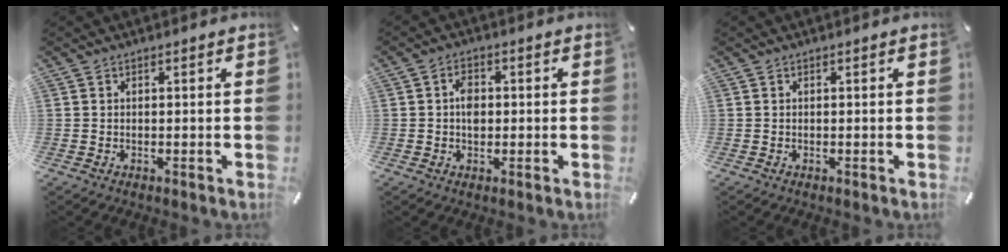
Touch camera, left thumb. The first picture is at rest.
{"total": 3.8, "force": [0.1, 2.8, 2.7], "torque": [-0.037, 0.001, -0.002]}
{"total": 0.0}